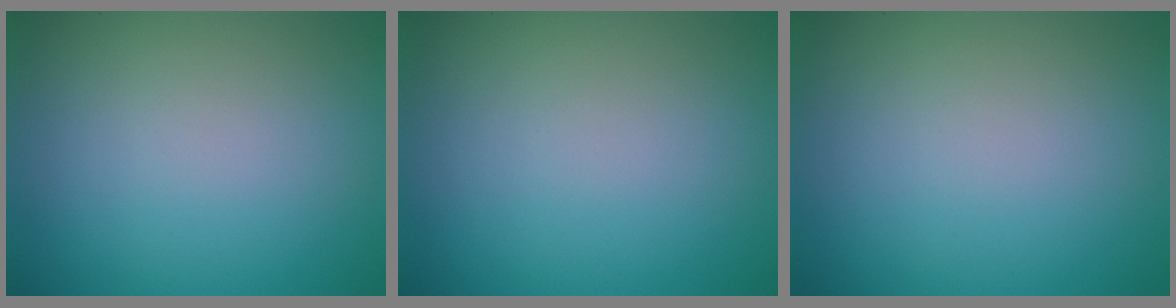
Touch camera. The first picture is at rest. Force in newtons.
{"total": 0.0}
{"total": 0.0}